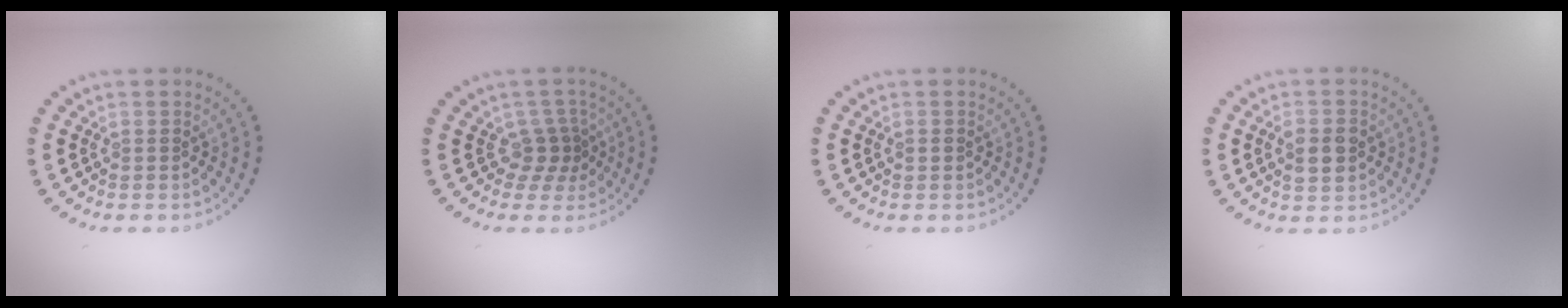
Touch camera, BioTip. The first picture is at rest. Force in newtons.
{"total": 2.2, "press": 1.5, "slide": 1.6}
{"total": 0.6, "press": 0.6, "slide": 0.1}
{"total": 2.8, "press": 2.8, "slide": 0.3}